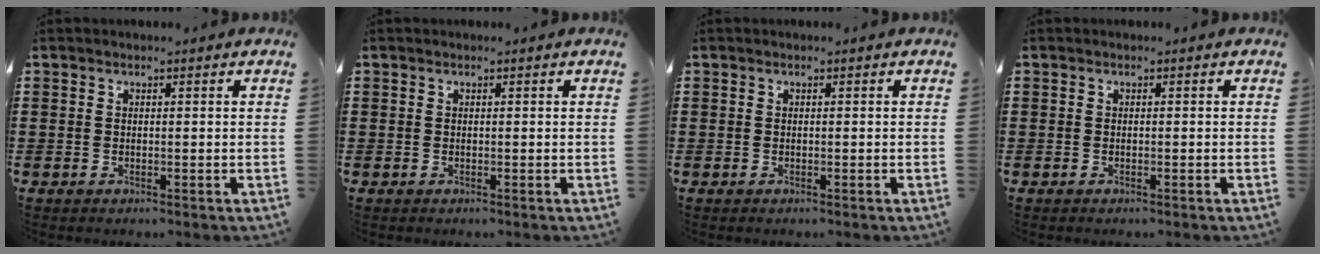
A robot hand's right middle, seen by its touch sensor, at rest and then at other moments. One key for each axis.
{"total": 0.0}
{"total": 0.0}
{"total": 0.0}